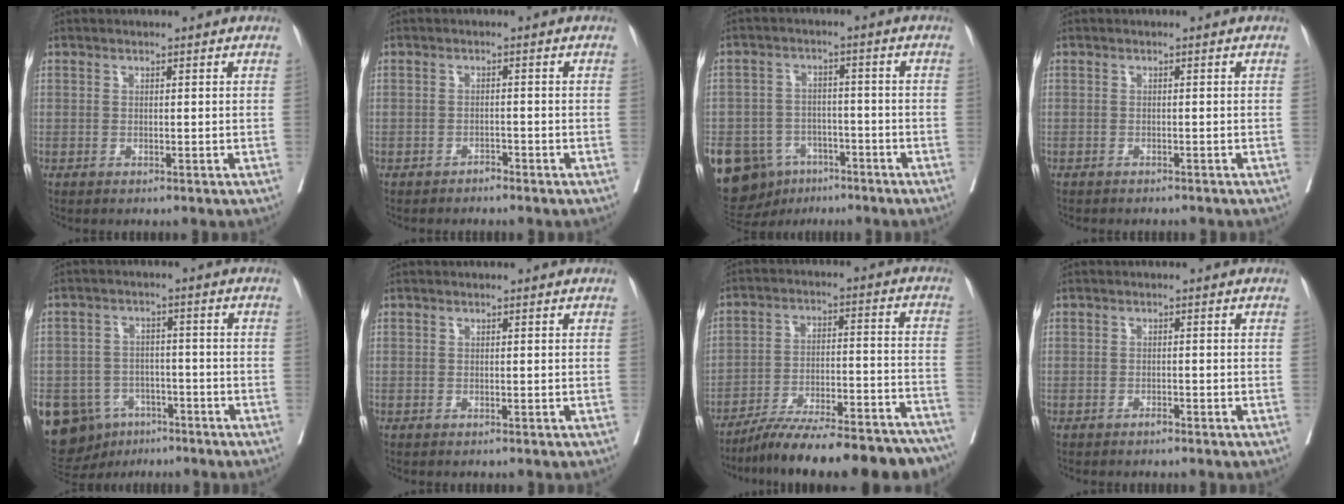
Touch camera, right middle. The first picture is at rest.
{"total": 1.1, "force": [-1.1, 0.3, 0.2], "torque": [-0.004, 0.002, -0.018]}
{"total": 17.3, "force": [-9.1, 13.1, 6.9], "torque": [-0.180, 0.014, -0.127]}
{"total": 3.9, "force": [-3.5, 0.9, 1.5], "torque": [-0.019, -0.004, -0.043]}
{"total": 16.1, "force": [-8.2, 12.5, 6.1], "torque": [-0.156, 0.016, -0.113]}
{"total": 0.0}
{"total": 23.2, "force": [-20.5, 3.4, 10.2], "torque": [-0.101, 0.016, -0.294]}
{"total": 0.8, "force": [-0.7, 0.2, 0.4], "torque": [-0.008, 0.001, -0.010]}